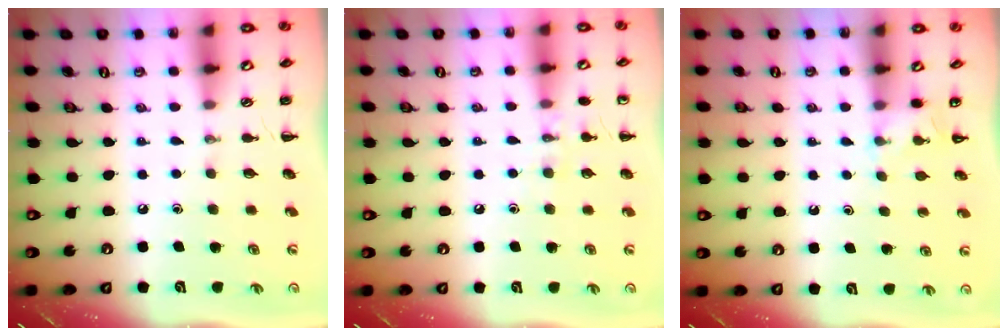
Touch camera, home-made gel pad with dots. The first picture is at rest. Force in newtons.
{"total": 7.1, "press": 6.8, "slide": 1.8}
{"total": 4.0, "press": 3.9, "slide": 1.1}